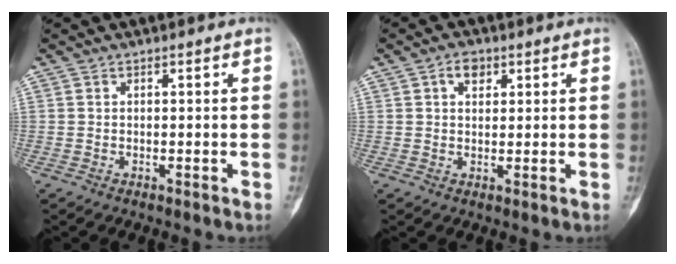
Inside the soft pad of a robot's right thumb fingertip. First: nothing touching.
{"total": 3.4, "force": [1.5, 2.3, 2.0], "torque": [-0.019, -0.001, 0.022]}